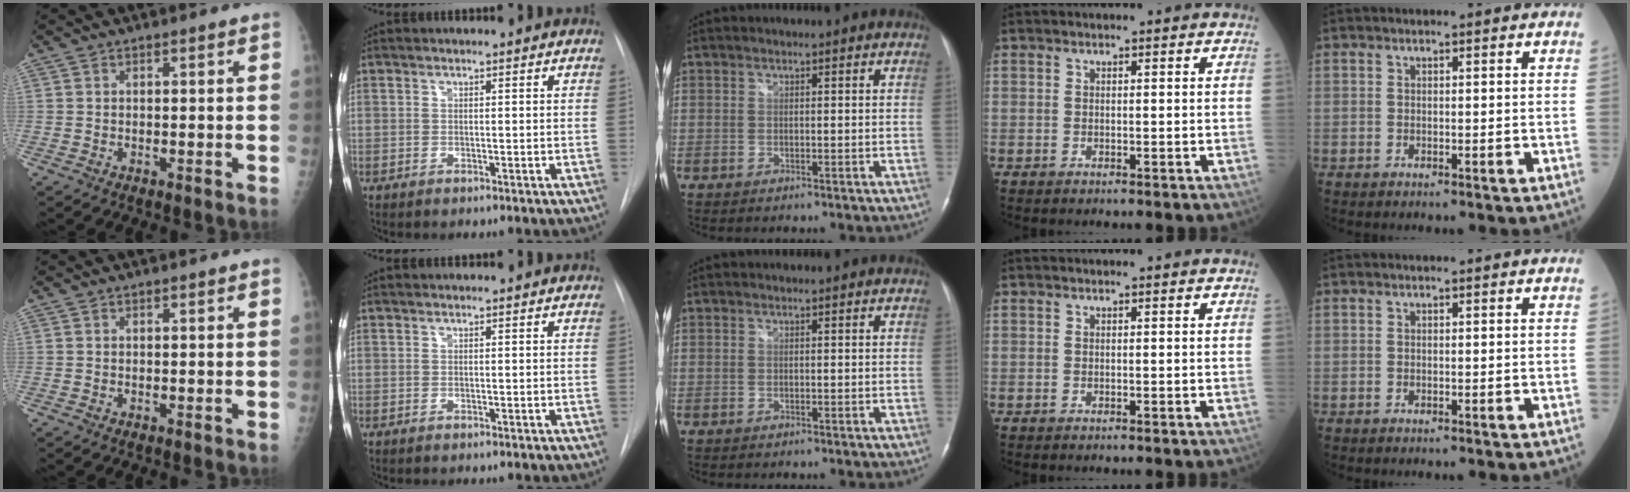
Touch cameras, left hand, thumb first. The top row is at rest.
{}